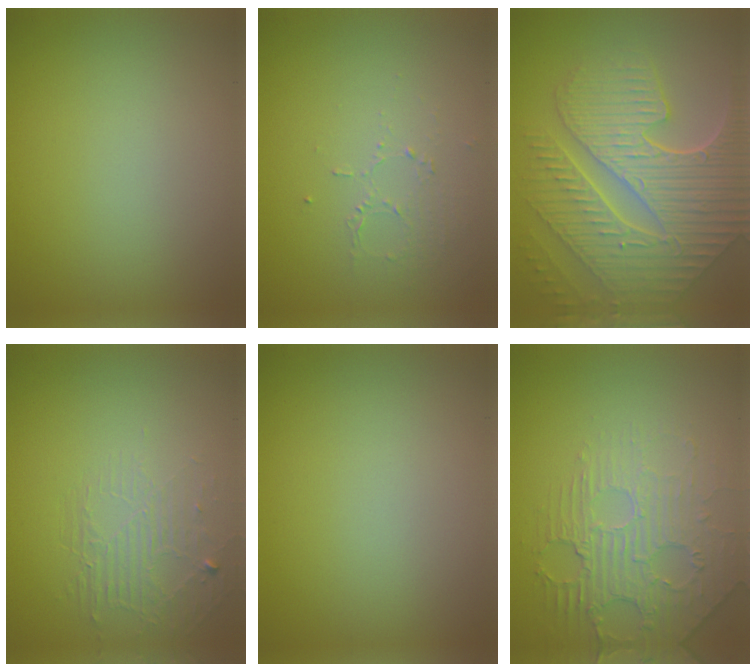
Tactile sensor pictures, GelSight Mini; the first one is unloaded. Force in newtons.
{"total": 1.3, "press": 0.6, "slide": 1.1}
{"total": 10.4, "press": 7.1, "slide": 7.6}
{"total": 1.8, "press": 0.8, "slide": 1.6}
{"total": 0.0}
{"total": 2.9, "press": 2.4, "slide": 1.6}